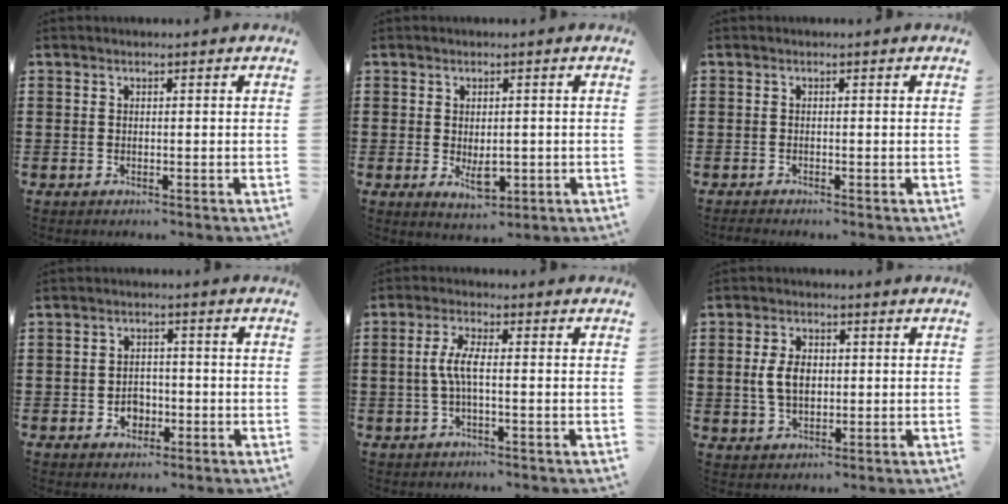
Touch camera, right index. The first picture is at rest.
{"total": 3.5, "force": [-0.5, 1.9, 2.9], "torque": [-0.036, -0.003, -0.009]}
{"total": 0.5, "force": [-0.5, -0.1, 0.0], "torque": [0.000, -0.005, -0.009]}
{"total": 3.0, "force": [-1.1, 2.4, 1.4], "torque": [-0.031, 0.005, -0.024]}
{"total": 4.4, "force": [-0.5, 1.0, 4.2], "torque": [-0.100, -0.004, -0.019]}
{"total": 5.1, "force": [0.3, 3.4, 3.8], "torque": [-0.095, 0.008, -0.001]}